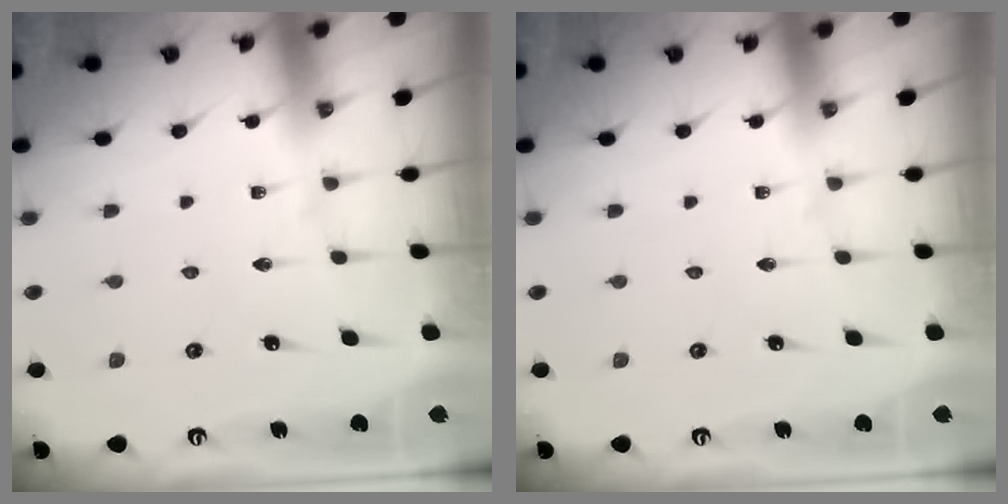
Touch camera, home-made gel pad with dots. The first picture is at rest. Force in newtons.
{"total": 0.0}